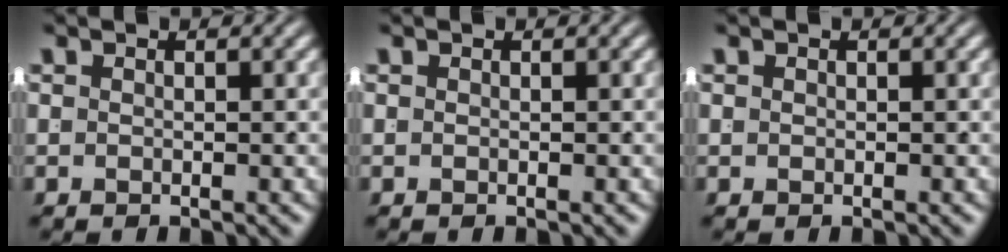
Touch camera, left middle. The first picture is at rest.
{"total": 0.0}
{"total": 0.0}